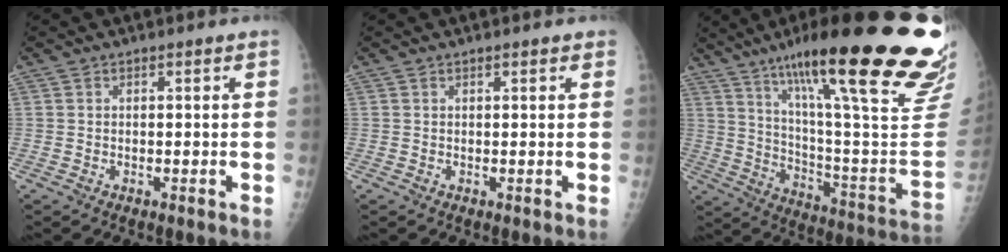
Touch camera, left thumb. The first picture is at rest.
{"total": 1.3, "force": [0.9, 0.4, 0.8], "torque": [-0.010, -0.001, 0.010]}
{"total": 36.1, "force": [22.4, 5.2, 27.9], "torque": [-0.314, -0.074, 0.333]}